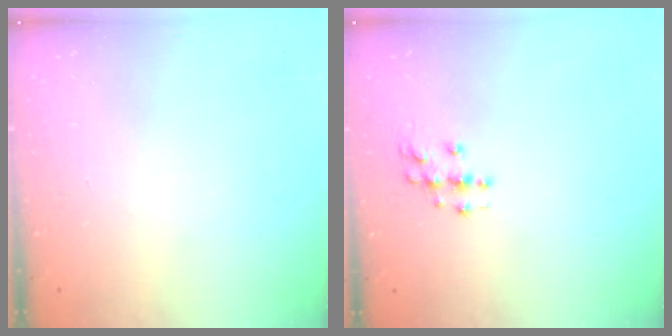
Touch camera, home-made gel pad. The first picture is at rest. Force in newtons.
{"total": 4.5, "press": 4.4, "slide": 0.4}